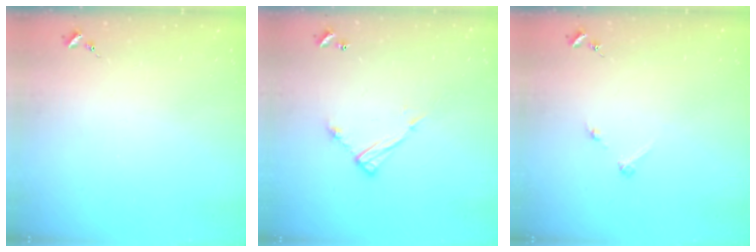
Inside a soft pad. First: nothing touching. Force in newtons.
{"total": 10.0, "press": 9.9, "slide": 0.5}
{"total": 2.8, "press": 2.8, "slide": 0.3}